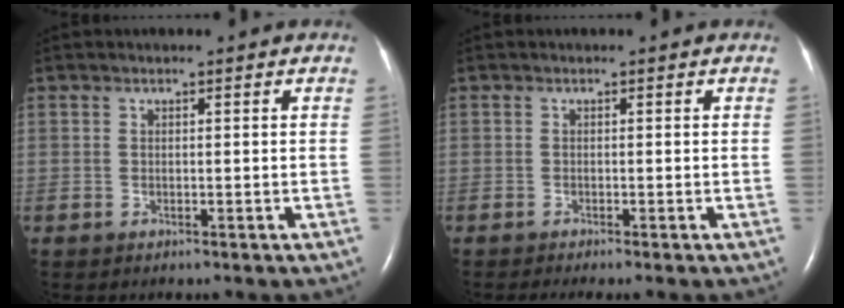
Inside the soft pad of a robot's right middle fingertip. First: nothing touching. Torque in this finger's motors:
{"motor_torque": [0.45, -0.37, 0.01, 0.00]}